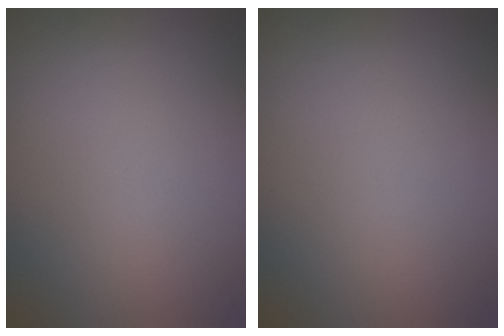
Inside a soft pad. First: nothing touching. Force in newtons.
{"total": 0.0}